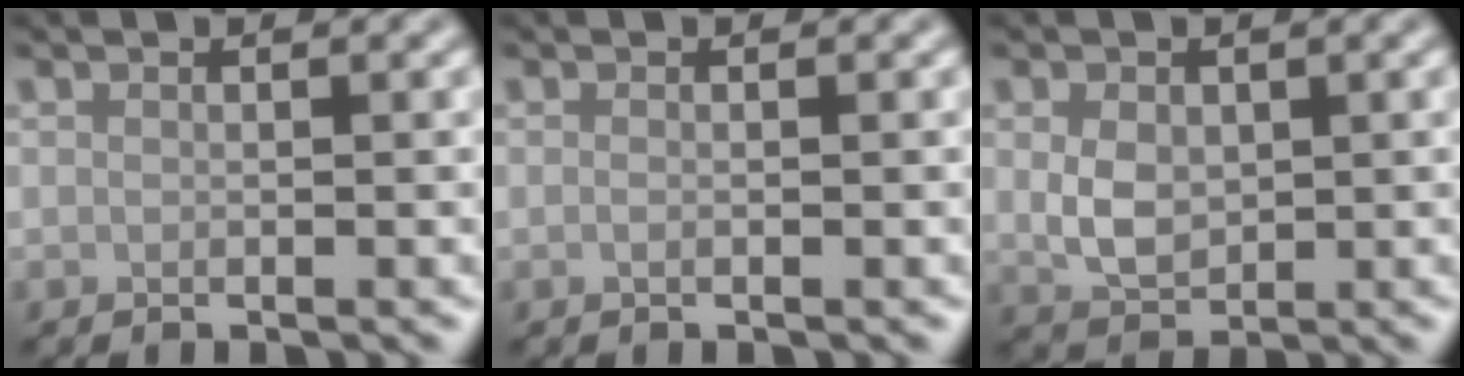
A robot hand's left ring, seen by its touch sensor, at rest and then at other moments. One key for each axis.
{"total": 0.6, "fx": -0.1, "fy": 0.2, "fz": 0.5, "tx": -0.009, "ty": -0.003, "tz": -0.004}
{"total": 3.1, "fx": 0.3, "fy": 2.2, "fz": 2.1, "tx": -0.044, "ty": -0.003, "tz": 0.010}